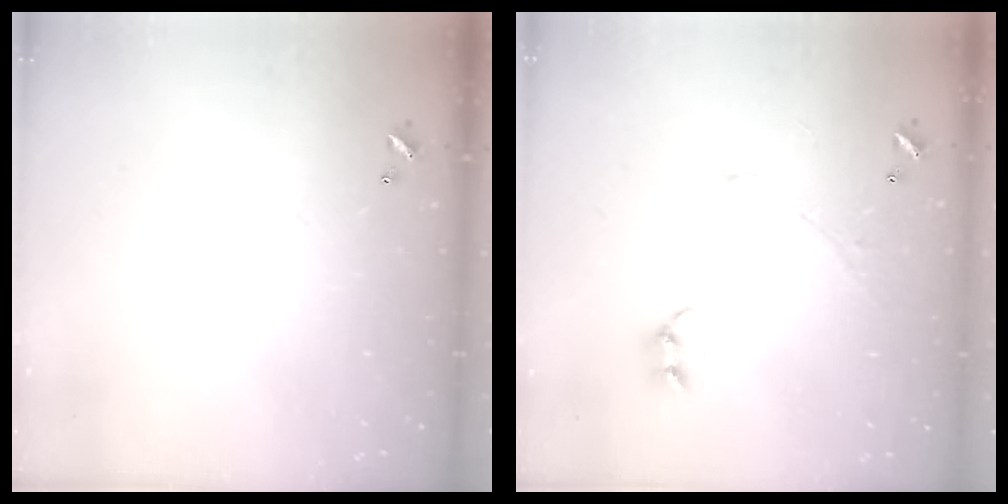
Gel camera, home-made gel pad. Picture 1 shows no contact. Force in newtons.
{"total": 2.9, "press": 2.9, "slide": 0.4}